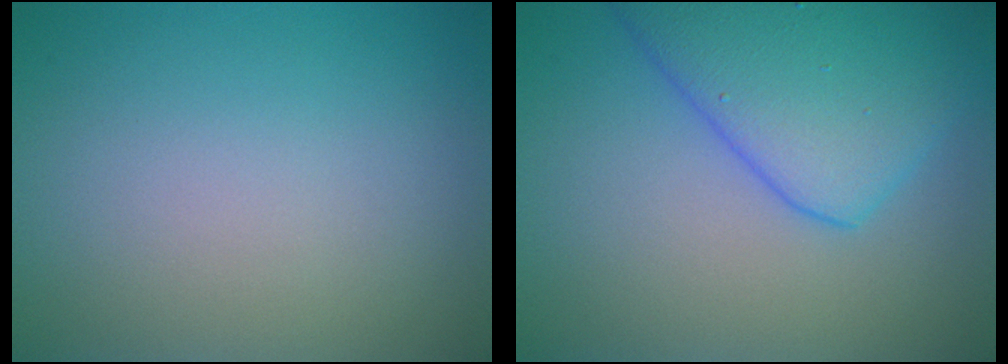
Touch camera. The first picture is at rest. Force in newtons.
{"total": 7.4, "press": 7.4, "slide": 0.4}